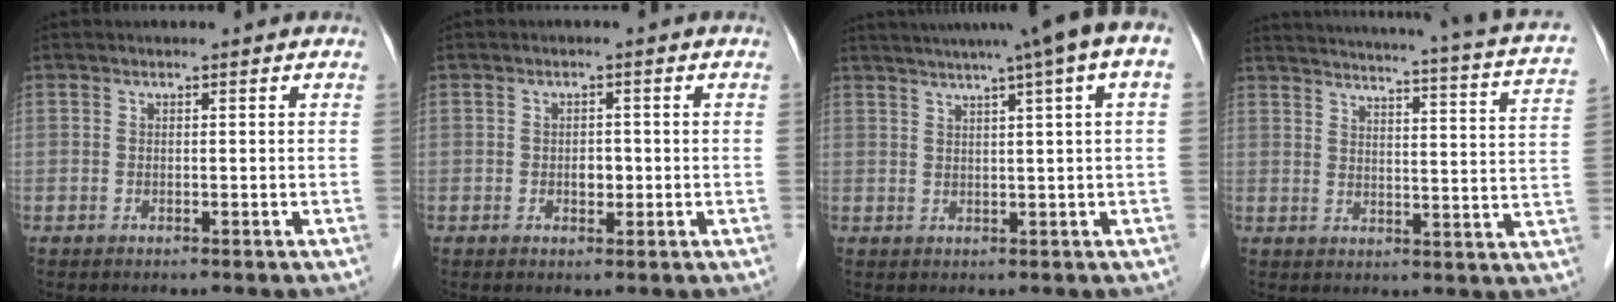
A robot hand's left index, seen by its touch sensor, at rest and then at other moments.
{"total": 1.7, "force": [-0.3, 1.1, 1.3], "torque": [-0.021, 0.002, -0.002]}
{"total": 12.2, "force": [7.4, -0.4, 9.7], "torque": [-0.149, 0.040, 0.089]}
{"total": 21.6, "force": [18.3, 0.8, 11.5], "torque": [-0.166, -0.033, 0.208]}